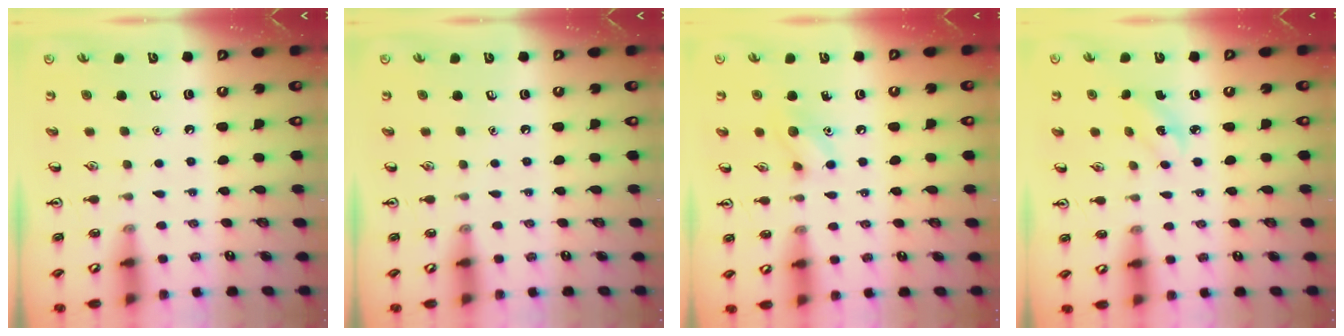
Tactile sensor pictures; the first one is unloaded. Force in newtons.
{"total": 0.0}
{"total": 7.2, "press": 7.2, "slide": 0.6}
{"total": 2.6, "press": 2.5, "slide": 0.8}